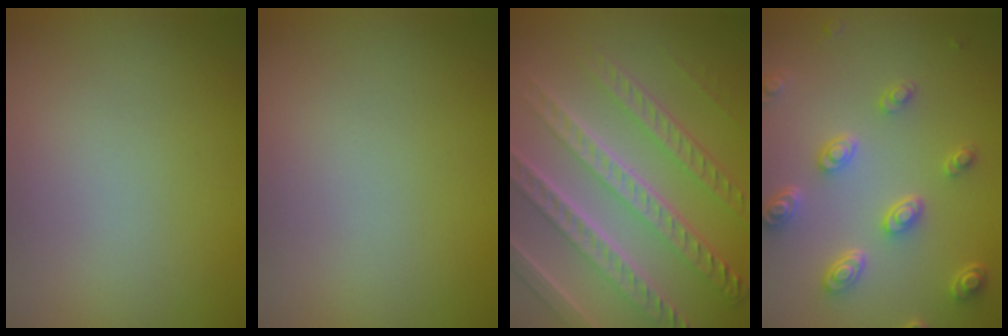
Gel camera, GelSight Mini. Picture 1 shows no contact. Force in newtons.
{"total": 0.0}
{"total": 8.4, "press": 6.2, "slide": 5.8}
{"total": 4.6, "press": 3.4, "slide": 3.0}